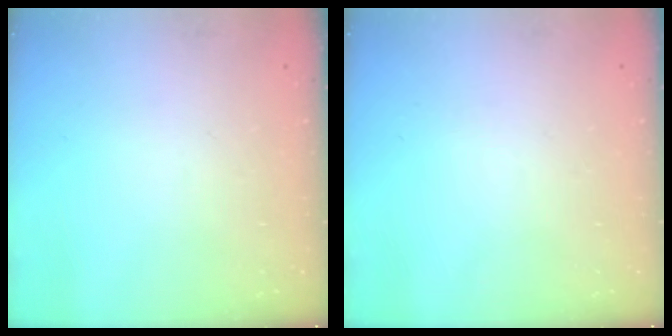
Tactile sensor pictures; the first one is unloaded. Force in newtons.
{"total": 0.0}